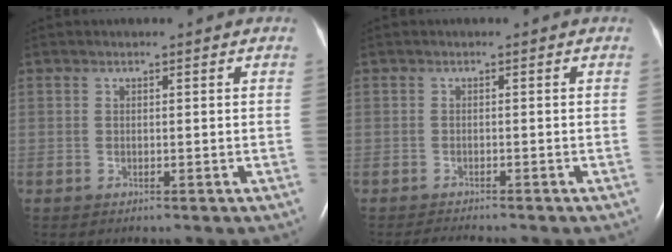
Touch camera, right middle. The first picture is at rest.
{"total": 2.4, "force": [-2.3, -0.3, 0.7], "torque": [-0.018, -0.010, -0.033]}